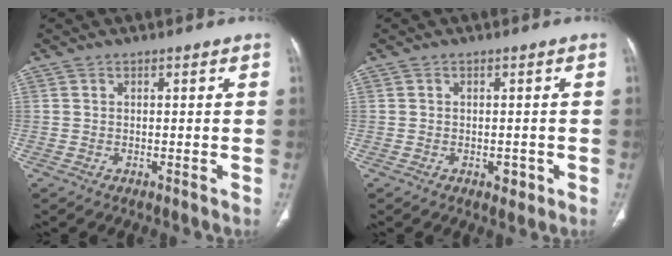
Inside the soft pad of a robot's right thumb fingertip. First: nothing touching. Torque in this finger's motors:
{"motor_torque": [-0.04, 0.11, -0.31, 0.02, -0.03]}